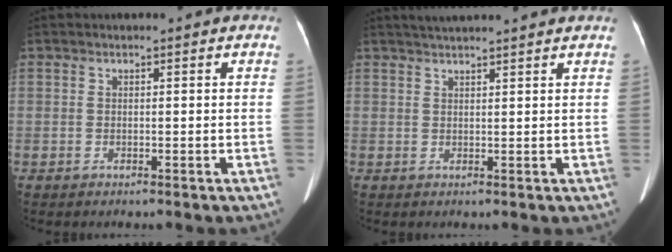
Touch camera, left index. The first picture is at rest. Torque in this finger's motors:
{"motor_torque": [0.42, -0.56, -0.01, 0.05]}